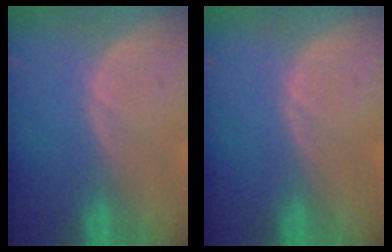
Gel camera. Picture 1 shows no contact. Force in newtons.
{"total": 0.0}